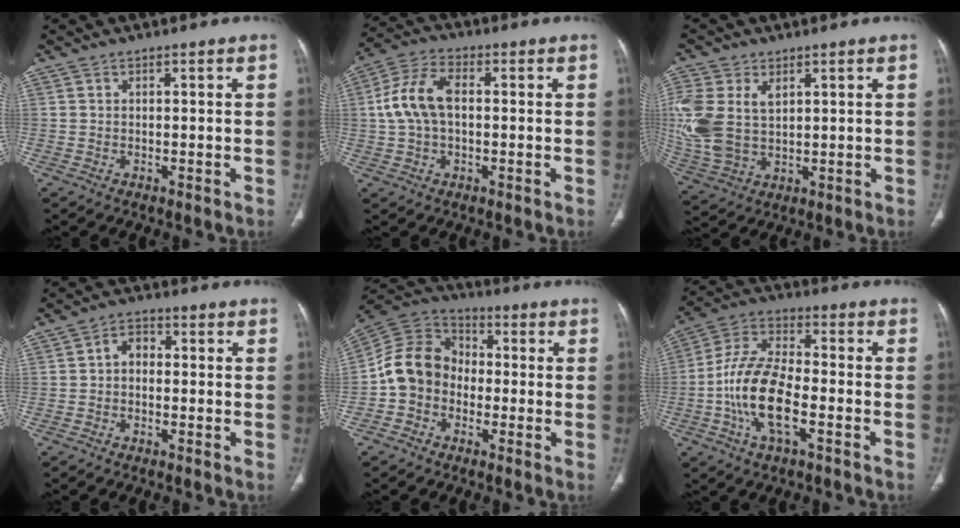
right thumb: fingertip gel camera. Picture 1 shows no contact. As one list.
[{"total": 9.7, "force": [0.5, 5.9, 7.8], "torque": [-0.163, 0.026, 0.007]}, {"total": 14.9, "force": [3.3, 10.0, 10.5], "torque": [-0.255, -0.003, 0.076]}, {"total": 3.7, "force": [-0.3, 2.8, 2.5], "torque": [-0.027, 0.015, -0.016]}, {"total": 11.6, "force": [-2.0, 9.7, 5.9], "torque": [-0.101, 0.039, -0.051]}, {"total": 14.3, "force": [-4.1, 6.3, 12.1], "torque": [-0.241, 0.029, -0.081]}]